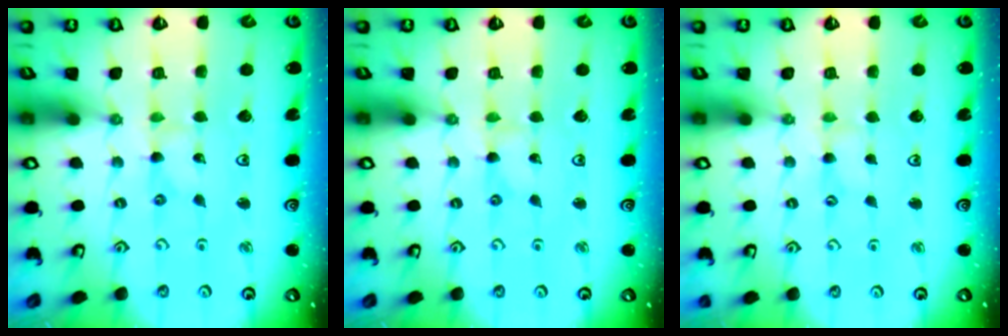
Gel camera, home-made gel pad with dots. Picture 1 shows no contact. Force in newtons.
{"total": 0.0}
{"total": 1.1, "press": 1.1, "slide": 0.2}